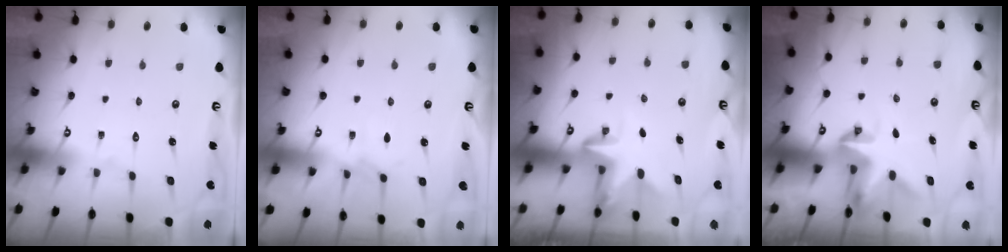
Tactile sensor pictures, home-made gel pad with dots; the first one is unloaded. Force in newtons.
{"total": 4.5, "press": 4.5, "slide": 0.6}
{"total": 3.4, "press": 3.4, "slide": 0.1}
{"total": 3.9, "press": 3.9, "slide": 0.1}